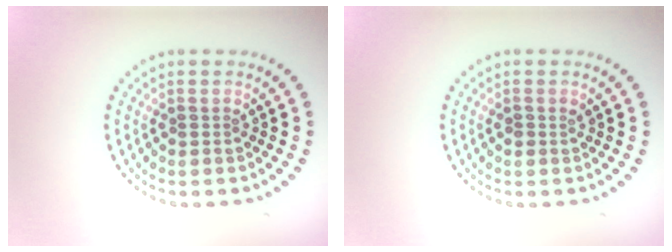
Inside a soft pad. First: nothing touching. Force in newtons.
{"total": 0.6, "press": 0.6, "slide": 0.2}